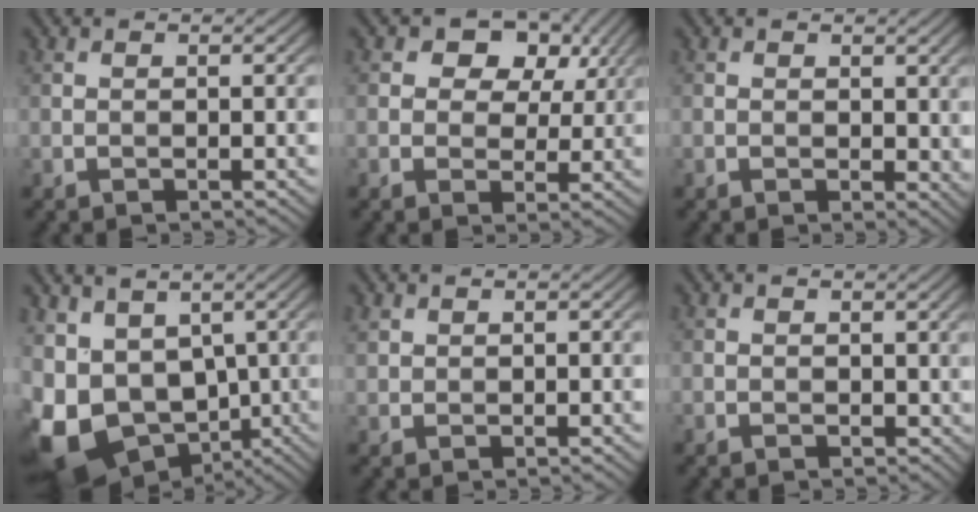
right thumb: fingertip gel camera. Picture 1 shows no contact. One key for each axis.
{"total": 9.2, "fx": 4.2, "fy": 6.3, "fz": 5.1, "tx": -0.094, "ty": 0.018, "tz": 0.056}
{"total": 2.0, "fx": 0.8, "fy": 1.3, "fz": 1.3, "tx": -0.016, "ty": -0.005, "tz": 0.014}
{"total": 12.8, "fx": -1.7, "fy": 9.9, "fz": 7.9, "tx": -0.200, "ty": -0.021, "tz": -0.008}
{"total": 1.4, "fx": 1.0, "fy": 0.9, "fz": 0.4, "tx": -0.014, "ty": 0.003, "tz": 0.026}
{"total": 0.9, "fx": 0.5, "fy": 0.7, "fz": 0.2, "tx": -0.006, "ty": -0.003, "tz": 0.011}